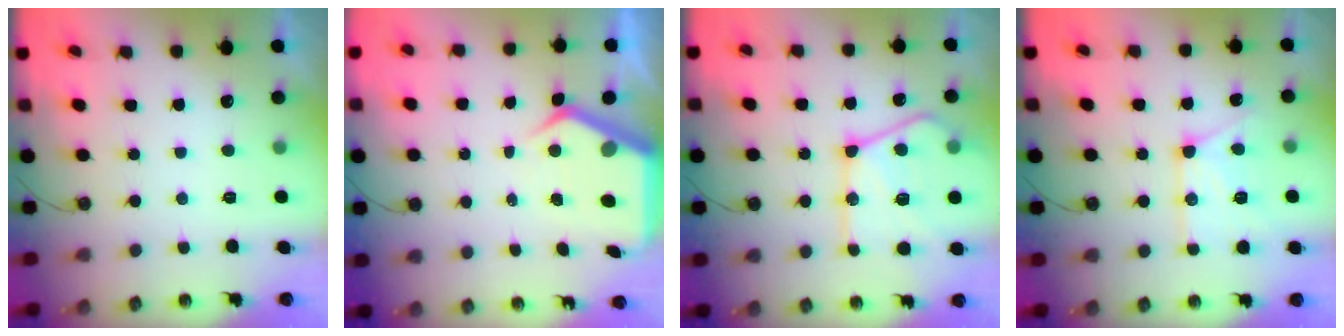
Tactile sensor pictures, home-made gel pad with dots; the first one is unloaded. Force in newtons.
{"total": 6.8, "press": 6.8, "slide": 0.6}
{"total": 22.3, "press": 22.2, "slide": 2.8}
{"total": 12.2, "press": 12.2, "slide": 0.4}